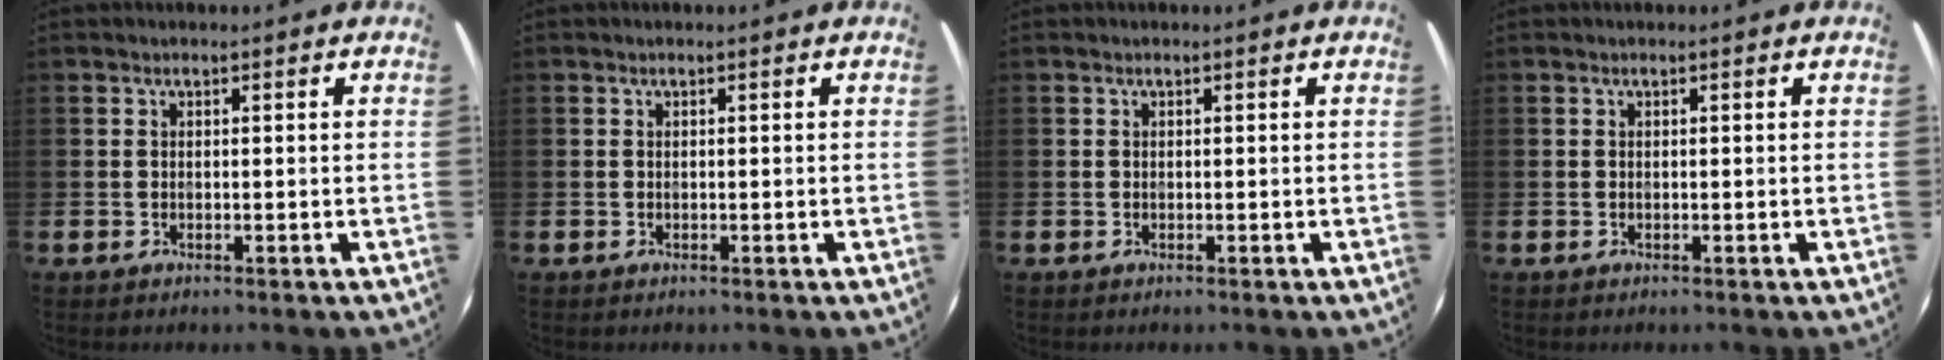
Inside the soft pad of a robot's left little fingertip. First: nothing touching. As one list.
[{"total": 0.0}, {"total": 0.0}, {"total": 0.0}]